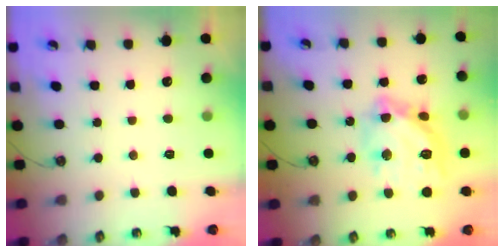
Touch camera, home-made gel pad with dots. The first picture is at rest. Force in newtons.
{"total": 17.8, "press": 17.7, "slide": 1.7}